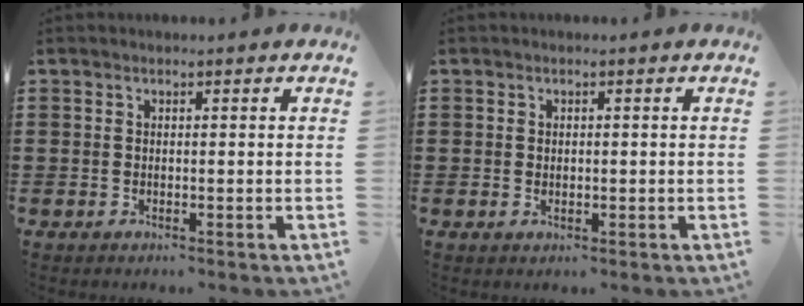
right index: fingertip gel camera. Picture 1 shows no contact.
{"total": 0.6, "force": [0.2, 0.5, 0.3], "torque": [-0.005, 0.005, 0.003]}